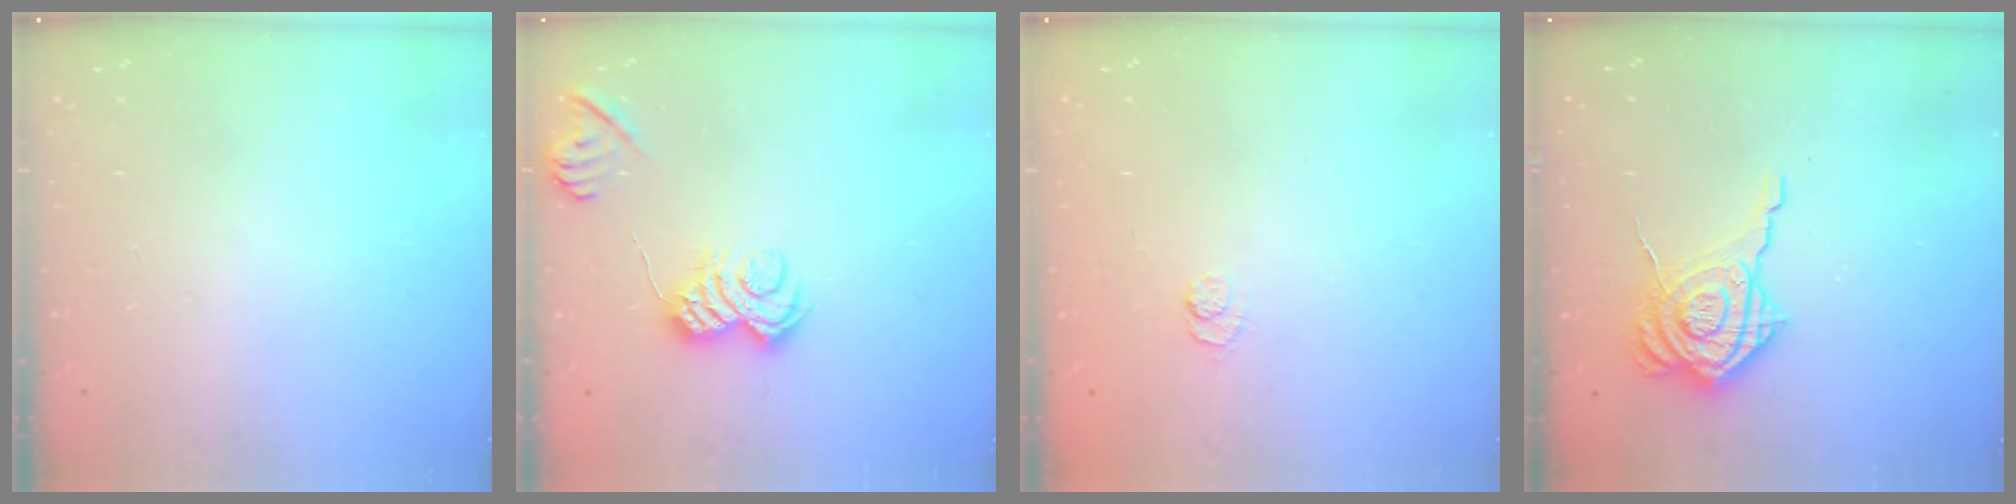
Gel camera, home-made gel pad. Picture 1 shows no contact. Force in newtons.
{"total": 9.1, "press": 9.0, "slide": 0.8}
{"total": 2.4, "press": 2.0, "slide": 1.4}
{"total": 11.2, "press": 11.1, "slide": 1.2}